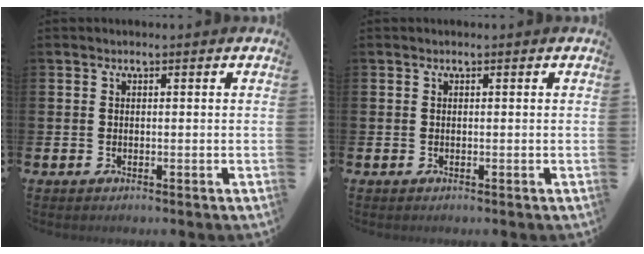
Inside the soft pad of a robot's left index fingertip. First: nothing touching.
{"total": 0.0}